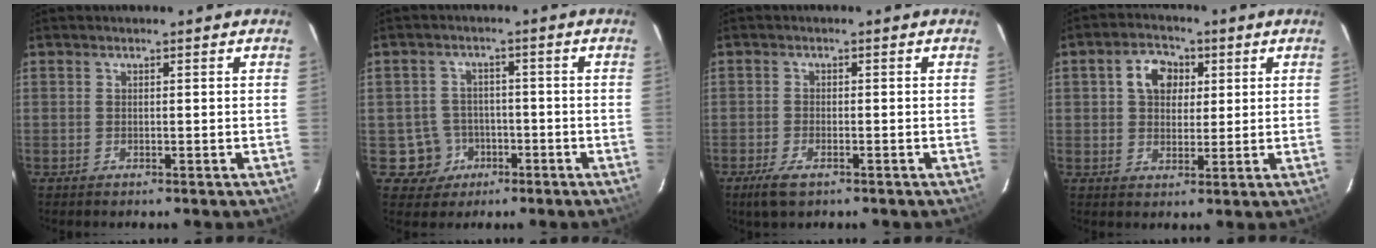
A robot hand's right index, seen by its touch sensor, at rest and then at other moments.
{"total": 6.2, "force": [-2.4, 5.7, 0.3], "torque": [-0.021, 0.025, -0.029]}
{"total": 4.2, "force": [-2.7, 1.6, 2.7], "torque": [-0.069, -0.010, -0.051]}
{"total": 6.7, "force": [2.0, 5.1, 3.9], "torque": [-0.067, 0.024, 0.035]}